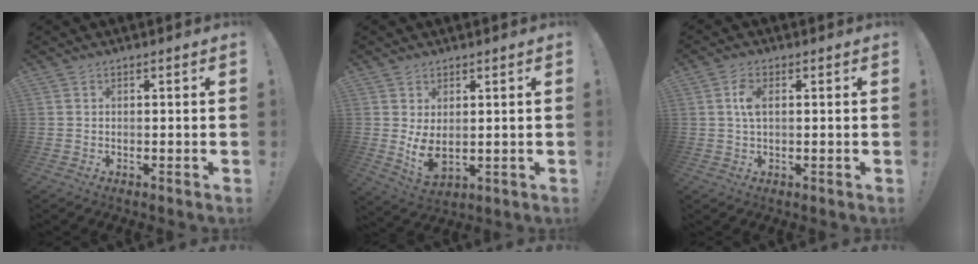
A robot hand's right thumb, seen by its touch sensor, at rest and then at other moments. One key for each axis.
{"total": 6.3, "fx": 1.5, "fy": 3.3, "fz": 5.1, "tx": -0.081, "ty": -0.027, "tz": 0.030}
{"total": 4.5, "fx": 0.8, "fy": 2.2, "fz": 3.9, "tx": -0.069, "ty": -0.001, "tz": 0.008}